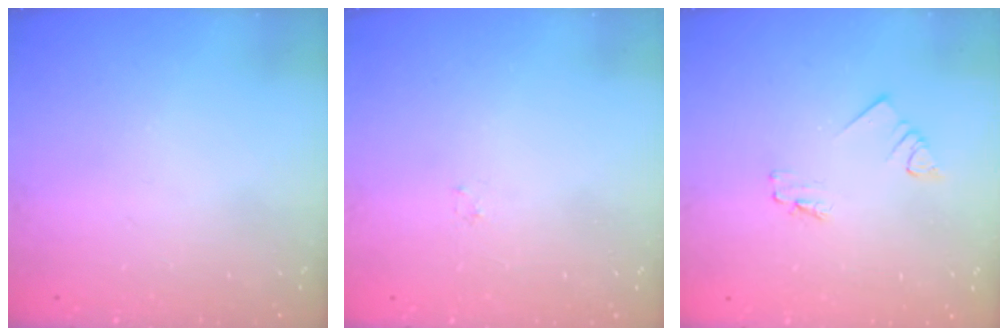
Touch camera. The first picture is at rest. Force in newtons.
{"total": 0.8, "press": 0.8, "slide": 0.2}
{"total": 1.2, "press": 1.2, "slide": 0.0}